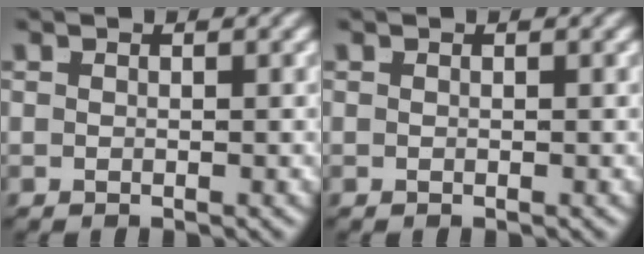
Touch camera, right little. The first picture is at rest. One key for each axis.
{"total": 0.0}